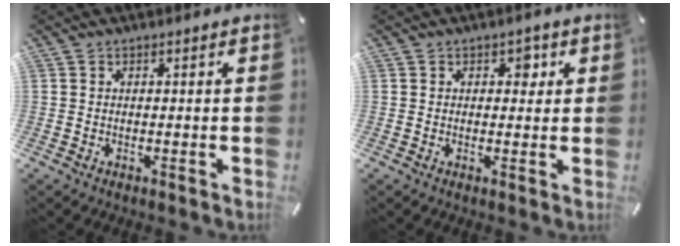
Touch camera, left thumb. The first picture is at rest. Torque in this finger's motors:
{"motor_torque": [0.19, 0.25, 0.14, -0.24, 0.04]}